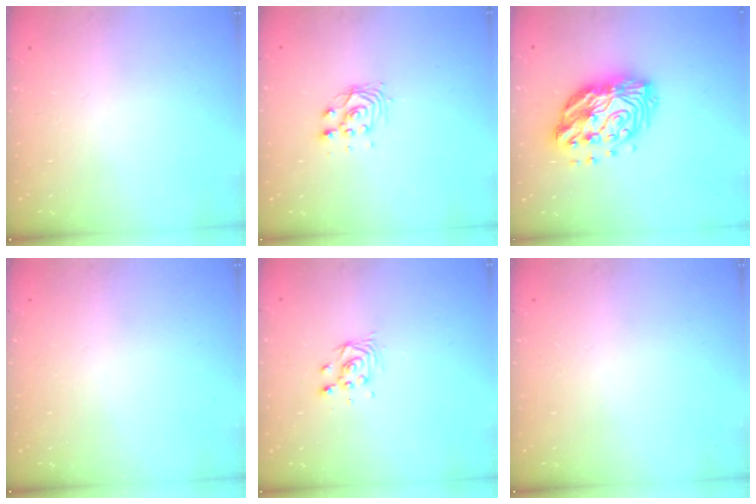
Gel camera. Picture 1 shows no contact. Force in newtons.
{"total": 5.0, "press": 5.0, "slide": 0.2}
{"total": 16.6, "press": 16.5, "slide": 1.5}
{"total": 0.0}
{"total": 4.1, "press": 4.1, "slide": 0.4}
{"total": 0.0}